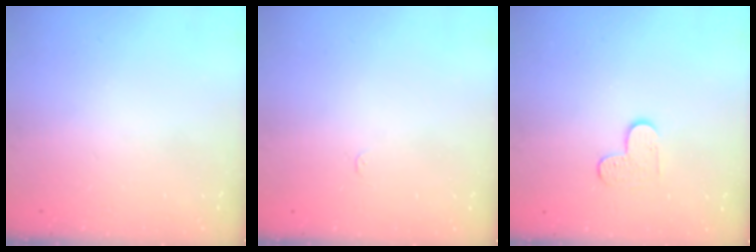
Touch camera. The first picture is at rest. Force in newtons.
{"total": 2.4, "press": 2.4, "slide": 0.3}
{"total": 4.7, "press": 4.7, "slide": 0.5}